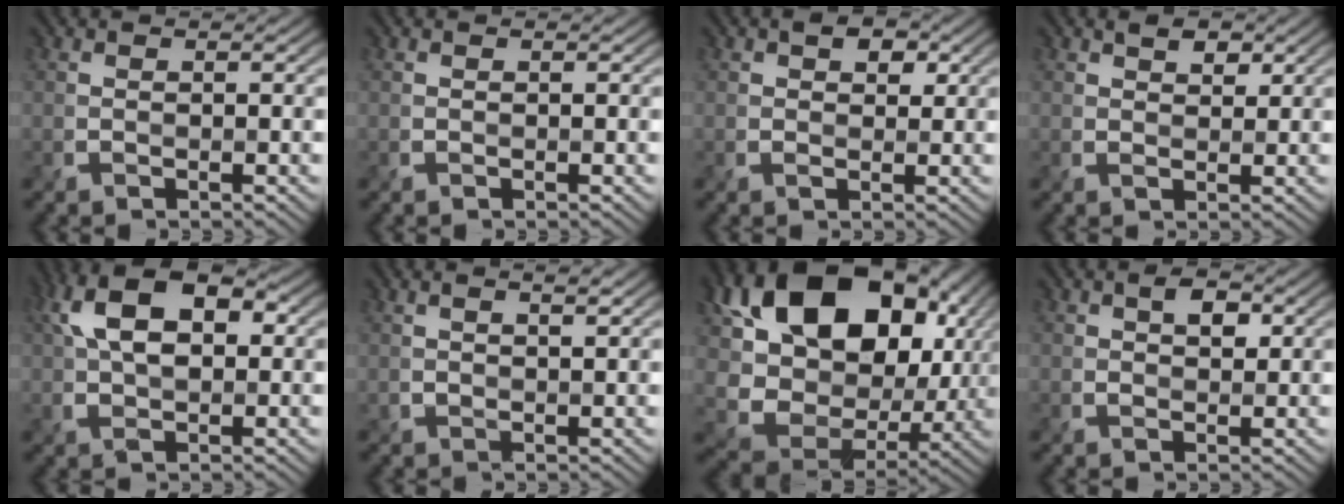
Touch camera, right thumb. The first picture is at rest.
{"total": 0.0}
{"total": 2.8, "force": [1.1, 1.9, 1.7], "torque": [-0.028, 0.001, 0.011]}
{"total": 1.9, "force": [1.1, 1.0, 1.0], "torque": [-0.018, -0.001, 0.019]}
{"total": 10.2, "force": [2.6, 5.7, 8.0], "torque": [-0.167, 0.020, 0.034]}
{"total": 1.8, "force": [1.0, 0.1, 1.5], "torque": [-0.027, 0.002, 0.020]}
{"total": 18.2, "force": [5.5, 13.1, 11.3], "torque": [-0.226, -0.020, 0.133]}
{"total": 2.5, "force": [1.0, 1.4, 1.8], "torque": [-0.030, 0.003, 0.013]}